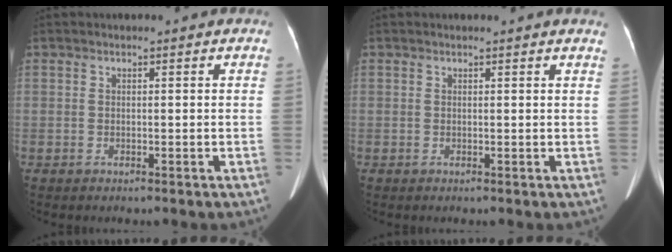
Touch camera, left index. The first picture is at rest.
{"total": 2.5, "force": [2.4, 0.1, 0.8], "torque": [-0.011, 0.006, 0.016]}